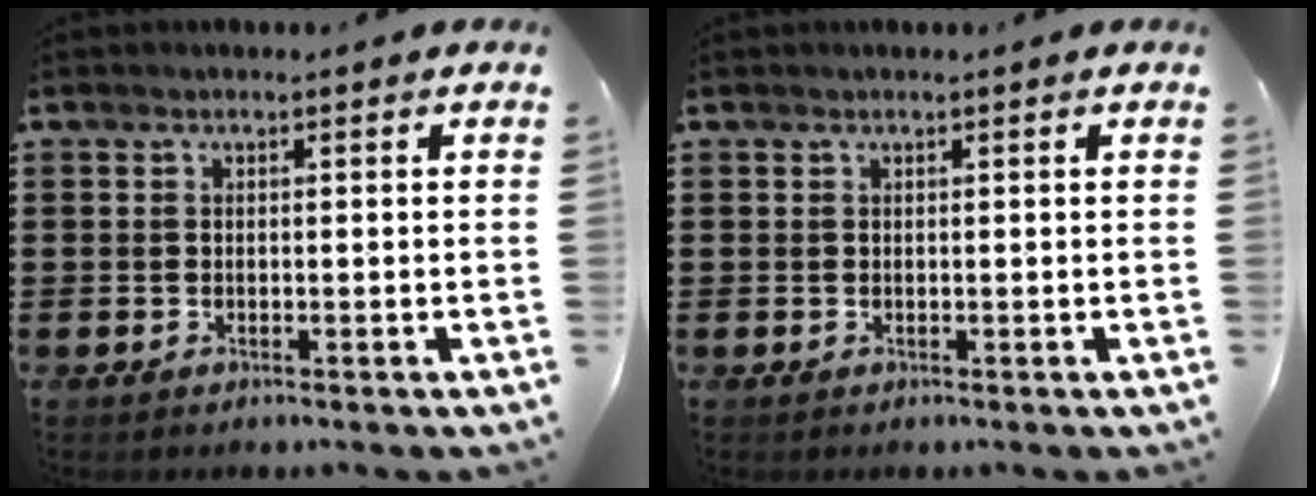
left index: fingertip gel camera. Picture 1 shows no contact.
{"total": 0.0}